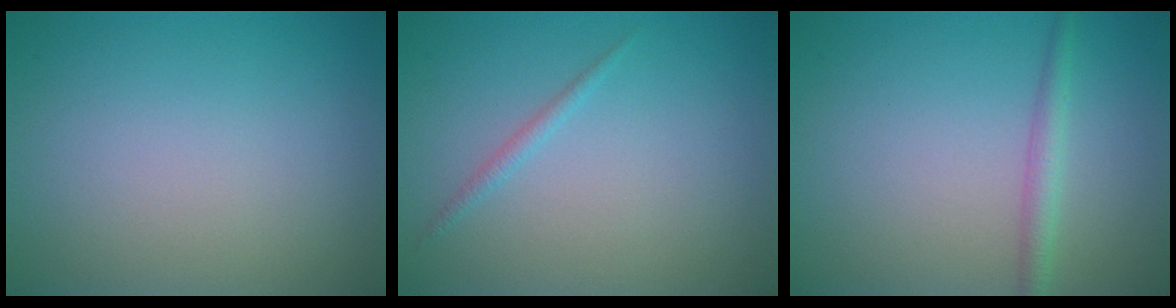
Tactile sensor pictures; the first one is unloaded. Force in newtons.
{"total": 0.8, "press": 0.8, "slide": 0.1}
{"total": 1.9, "press": 1.8, "slide": 0.1}